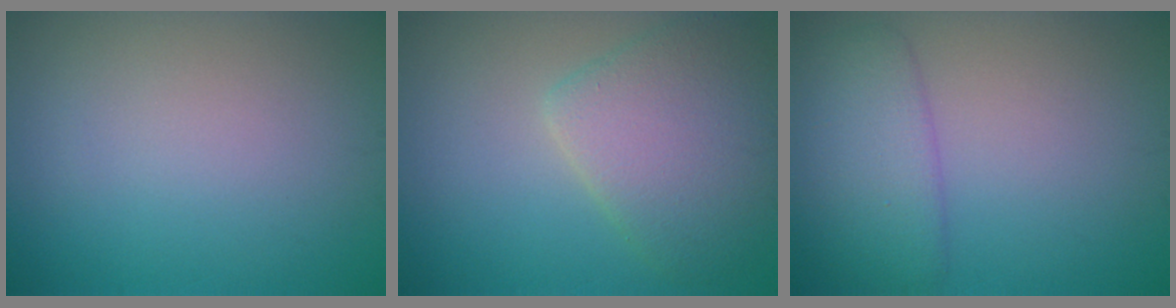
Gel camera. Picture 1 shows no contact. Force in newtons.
{"total": 5.6, "press": 5.6, "slide": 0.3}
{"total": 4.3, "press": 4.3, "slide": 0.2}